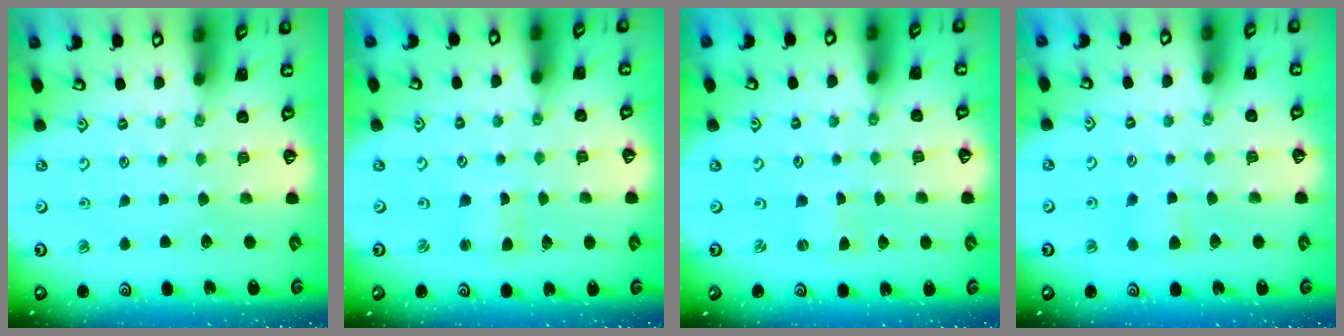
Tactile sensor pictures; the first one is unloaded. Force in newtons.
{"total": 2.0, "press": 2.0, "slide": 0.3}
{"total": 0.0}
{"total": 4.8, "press": 4.7, "slide": 1.0}